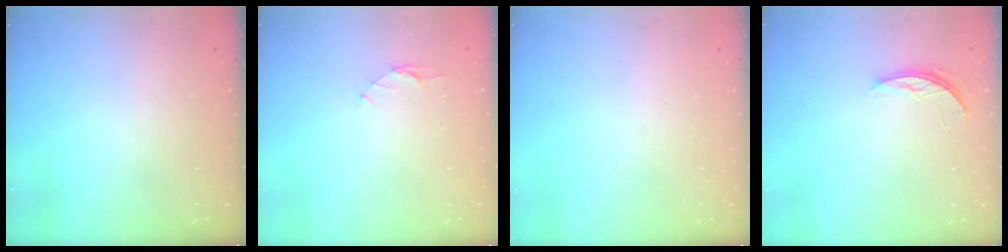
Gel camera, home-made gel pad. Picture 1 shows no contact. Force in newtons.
{"total": 3.5, "press": 3.5, "slide": 0.3}
{"total": 0.0}
{"total": 3.9, "press": 3.9, "slide": 0.4}